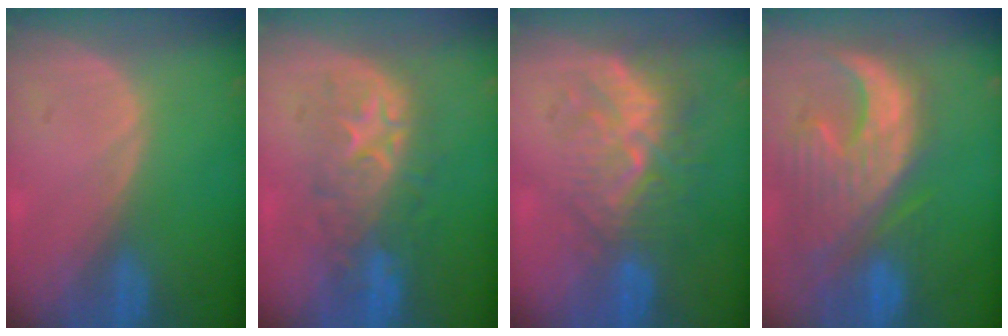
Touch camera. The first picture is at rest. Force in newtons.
{"total": 8.7, "press": 8.7, "slide": 0.9}
{"total": 9.6, "press": 8.6, "slide": 4.4}
{"total": 12.8, "press": 11.2, "slide": 6.2}